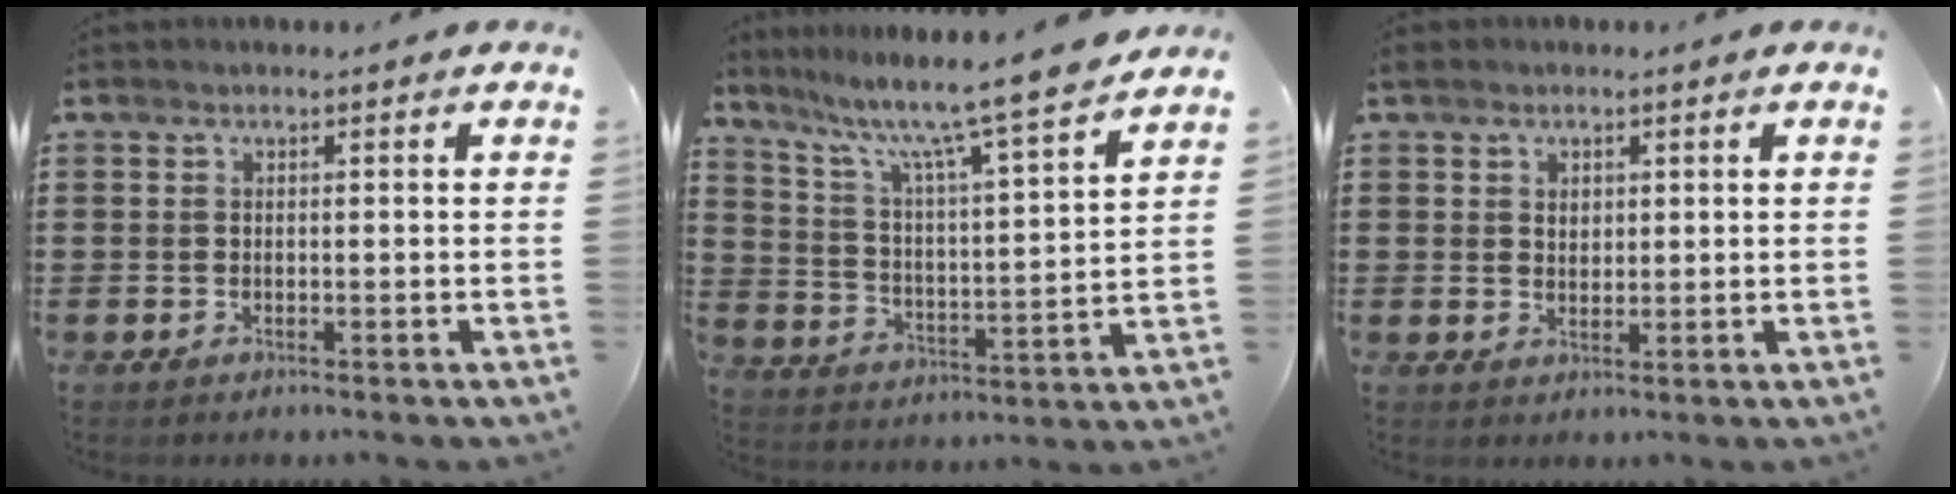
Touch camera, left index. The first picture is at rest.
{"total": 9.4, "force": [7.8, -0.6, 5.2], "torque": [-0.123, -0.059, 0.121]}
{"total": 2.1, "force": [1.1, 1.5, 0.8], "torque": [-0.012, 0.004, 0.018]}